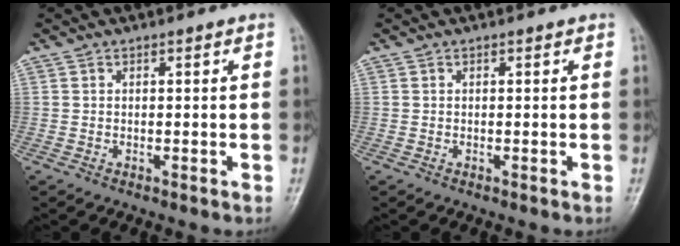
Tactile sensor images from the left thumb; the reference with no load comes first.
{"total": 0.0}